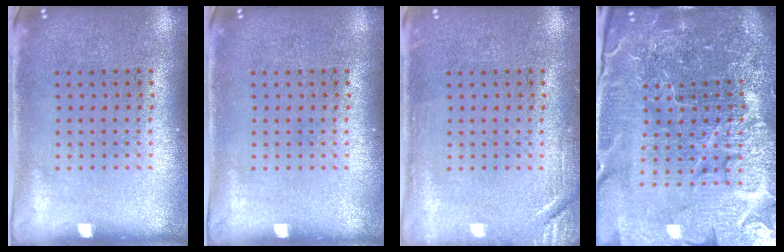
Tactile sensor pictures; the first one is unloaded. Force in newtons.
{"total": 0.0}
{"total": 1.7, "press": 1.7, "slide": 0.2}
{"total": 6.7, "press": 5.8, "slide": 3.3}